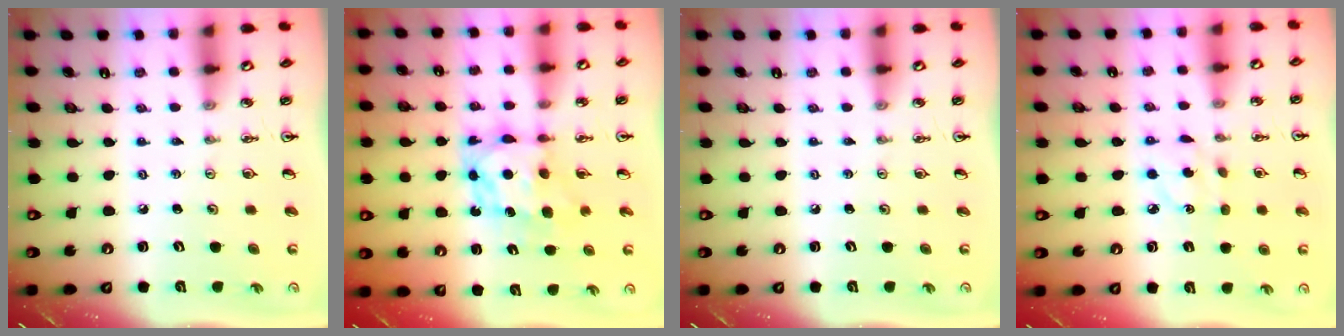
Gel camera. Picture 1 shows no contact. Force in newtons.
{"total": 7.5, "press": 7.4, "slide": 0.7}
{"total": 0.0}
{"total": 3.7, "press": 3.7, "slide": 0.3}